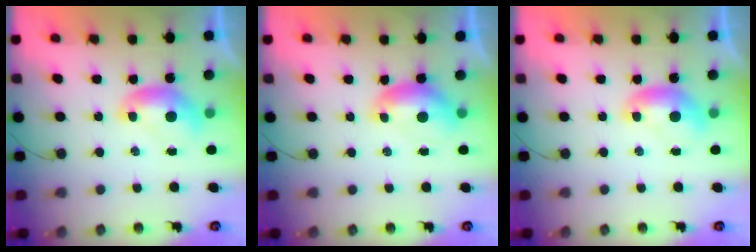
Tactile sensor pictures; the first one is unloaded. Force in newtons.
{"total": 0.0}
{"total": 0.0}